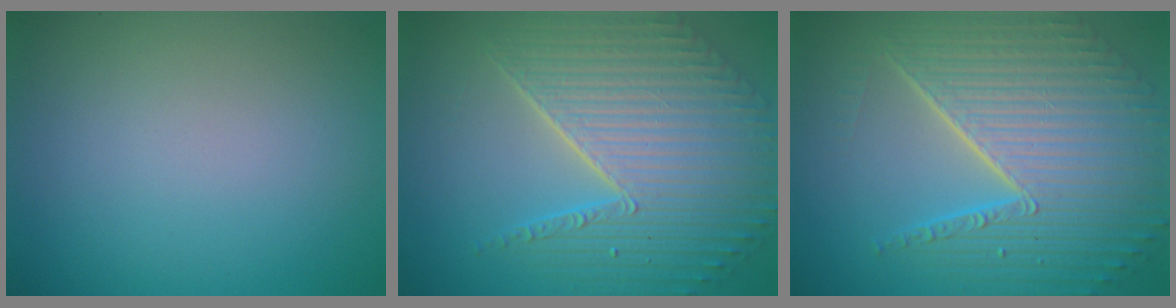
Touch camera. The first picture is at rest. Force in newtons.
{"total": 7.6, "press": 5.8, "slide": 4.9}
{"total": 10.2, "press": 6.6, "slide": 7.8}